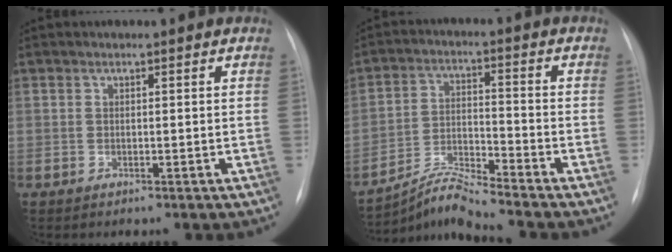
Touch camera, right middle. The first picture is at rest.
{"total": 7.1, "force": [-6.6, -1.8, 1.7], "torque": [-0.048, -0.004, -0.122]}